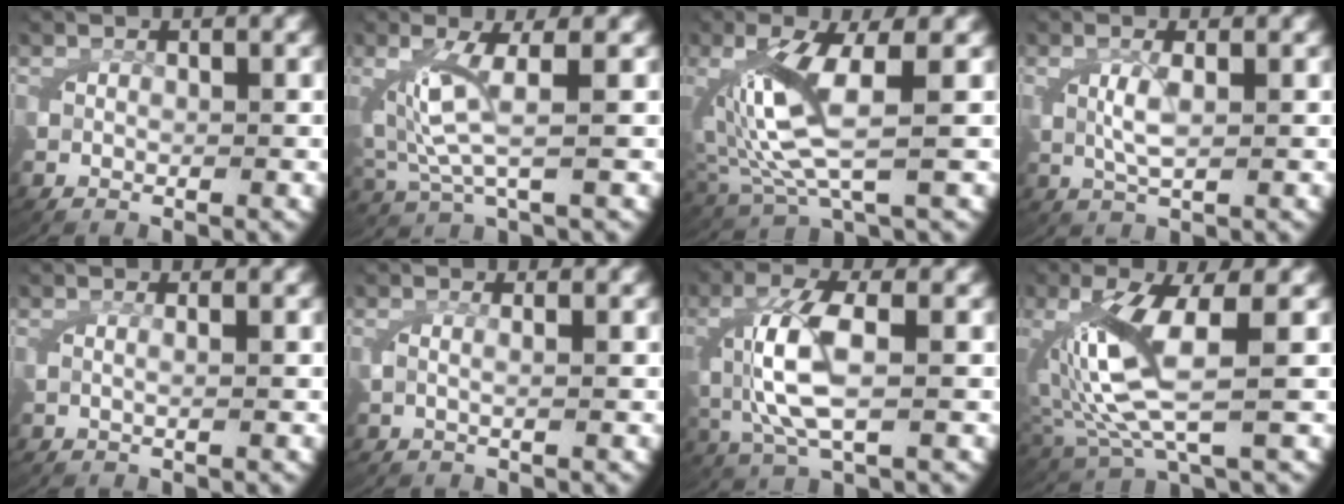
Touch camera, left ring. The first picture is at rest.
{"total": 4.2, "force": [0.9, 1.5, 3.8], "torque": [-0.098, -0.012, 0.028]}
{"total": 6.2, "force": [1.0, 2.5, 5.5], "torque": [-0.136, -0.012, 0.033]}
{"total": 2.4, "force": [0.4, 0.7, 2.3], "torque": [-0.053, -0.007, 0.013]}
{"total": 0.9, "force": [0.2, -0.1, 0.9], "torque": [-0.023, 0.000, 0.003]}
{"total": 1.2, "force": [0.2, 0.1, 1.1], "torque": [-0.032, -0.001, 0.003]}
{"total": 5.6, "force": [-0.2, 2.3, 5.1], "torque": [-0.125, -0.011, 0.010]}
{"total": 6.8, "force": [0.9, 2.8, 6.1], "torque": [-0.149, -0.013, 0.032]}